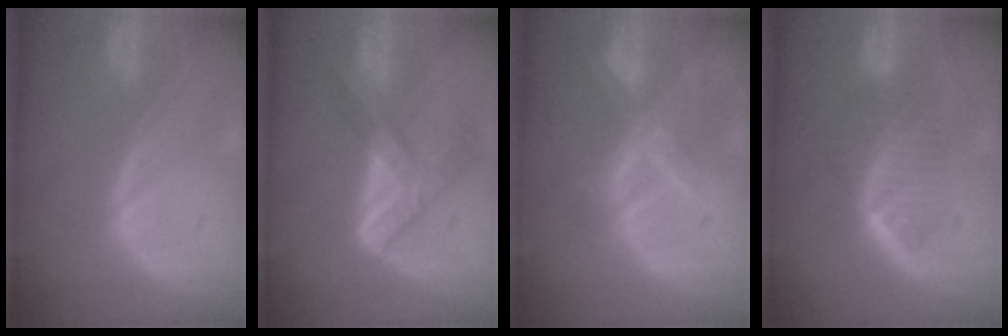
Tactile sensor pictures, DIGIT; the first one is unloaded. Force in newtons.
{"total": 7.3, "press": 6.2, "slide": 3.9}
{"total": 7.3, "press": 6.2, "slide": 3.8}
{"total": 6.6, "press": 5.9, "slide": 2.9}